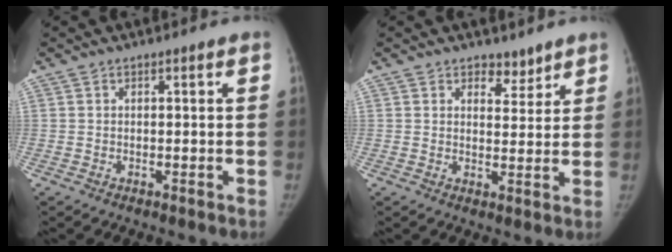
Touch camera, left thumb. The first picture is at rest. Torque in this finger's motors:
{"motor_torque": [-0.11, 0.03, 0.37, -0.31, 0.00]}